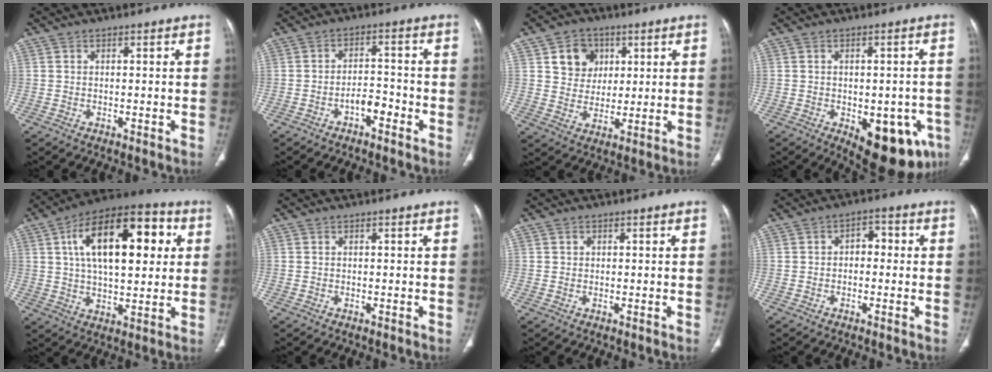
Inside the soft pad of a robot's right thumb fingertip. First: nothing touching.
{"total": 4.1, "force": [-2.4, 1.9, 2.7], "torque": [-0.034, 0.029, -0.042]}
{"total": 8.2, "force": [3.0, 7.0, 2.9], "torque": [-0.011, -0.009, 0.052]}
{"total": 15.0, "force": [-5.9, 7.5, 11.6], "torque": [-0.113, 0.008, -0.059]}
{"total": 21.6, "force": [5.6, 10.4, 18.1], "torque": [-0.259, 0.013, 0.079]}
{"total": 0.0}
{"total": 0.7, "force": [0.2, 0.6, 0.1], "torque": [0.002, 0.002, 0.003]}
{"total": 3.5, "force": [-0.1, 2.4, 2.6], "torque": [-0.016, 0.018, -0.011]}